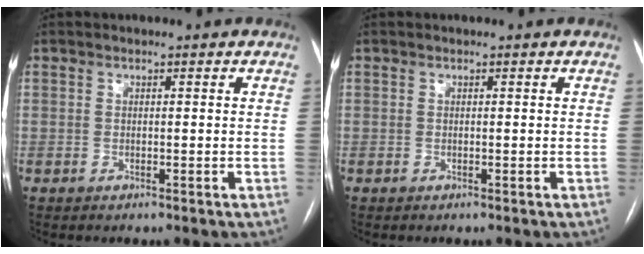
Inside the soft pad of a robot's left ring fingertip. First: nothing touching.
{"total": 0.0}